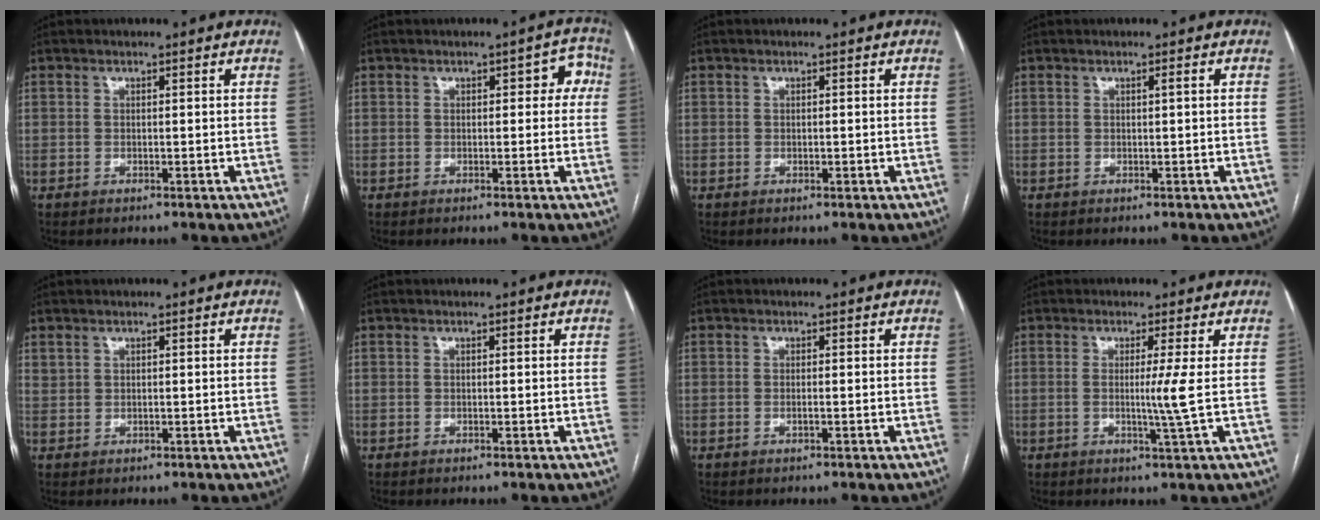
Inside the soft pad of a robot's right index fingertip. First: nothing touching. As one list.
[{"total": 3.9, "force": [0.7, 2.2, 3.2], "torque": [-0.021, 0.026, 0.004]}, {"total": 0.0}, {"total": 0.5, "force": [0.1, -0.1, 0.5], "torque": [-0.007, 0.001, 0.003]}, {"total": 0.8, "force": [0.7, 0.3, 0.1], "torque": [0.001, 0.003, 0.013]}, {"total": 0.0}, {"total": 0.6, "force": [-0.2, 0.0, 0.6], "torque": [-0.014, -0.001, -0.002]}, {"total": 3.6, "force": [0.0, -1.5, 3.3], "torque": [-0.059, -0.011, 0.000]}]